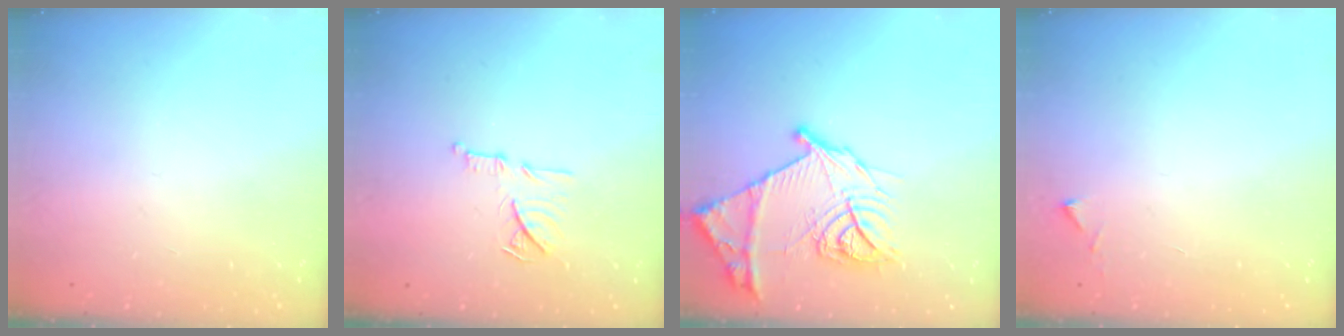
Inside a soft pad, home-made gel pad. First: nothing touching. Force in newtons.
{"total": 11.8, "press": 11.8, "slide": 0.7}
{"total": 19.1, "press": 19.0, "slide": 1.8}
{"total": 4.8, "press": 4.8, "slide": 0.6}